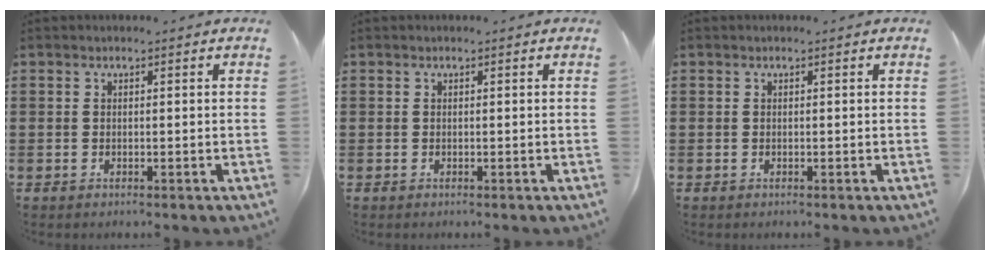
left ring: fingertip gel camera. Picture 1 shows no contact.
{"total": 0.0}
{"total": 0.0}